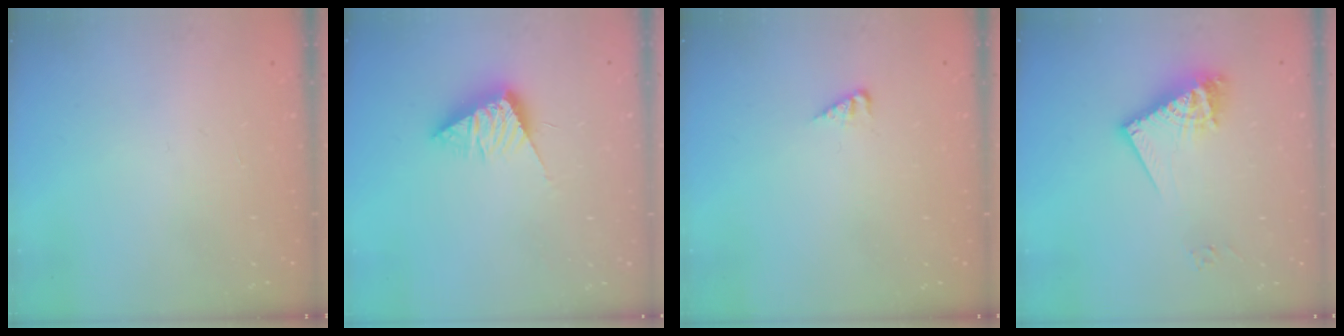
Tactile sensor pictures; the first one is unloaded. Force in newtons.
{"total": 9.4, "press": 9.4, "slide": 0.5}
{"total": 2.9, "press": 2.9, "slide": 0.4}
{"total": 13.0, "press": 12.9, "slide": 1.2}